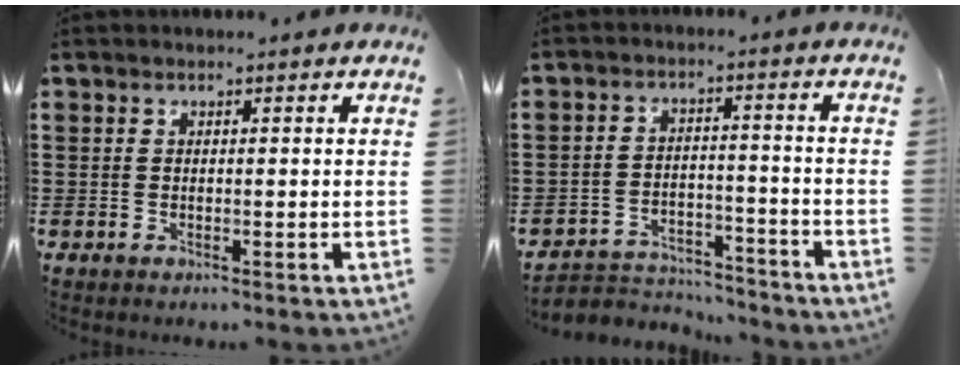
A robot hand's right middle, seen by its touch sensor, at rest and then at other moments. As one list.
[{"total": 4.2, "force": [-4.1, 1.0, 0.0], "torque": [-0.007, 0.005, -0.087]}]